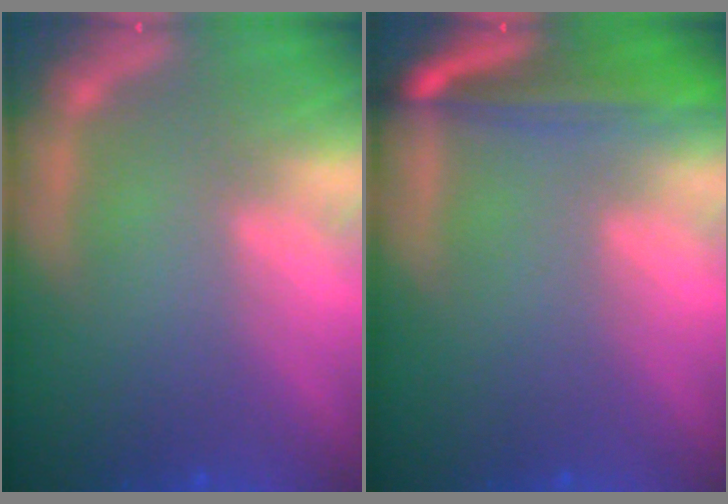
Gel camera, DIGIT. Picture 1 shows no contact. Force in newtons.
{"total": 6.5}